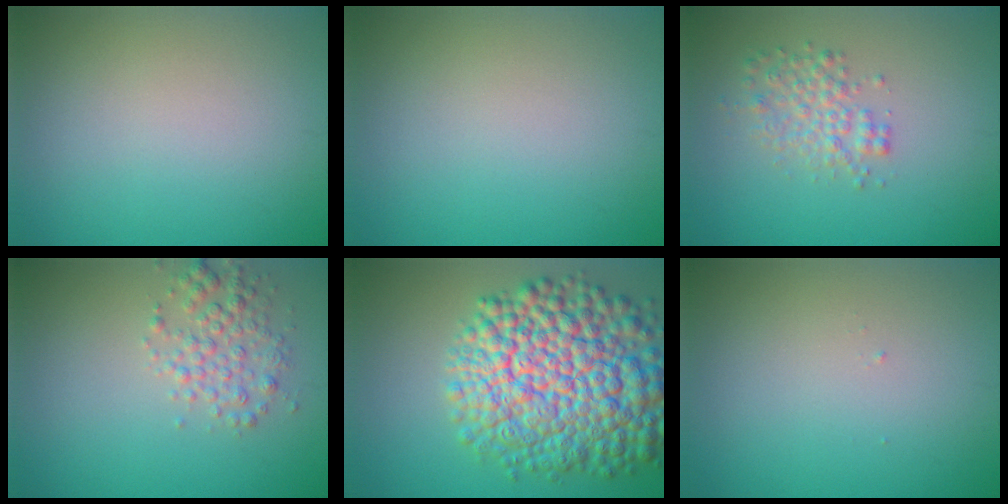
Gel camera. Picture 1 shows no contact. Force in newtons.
{"total": 0.0}
{"total": 2.6, "press": 2.6, "slide": 0.1}
{"total": 2.7, "press": 2.7, "slide": 0.0}
{"total": 13.4, "press": 13.4, "slide": 0.4}
{"total": 0.0}